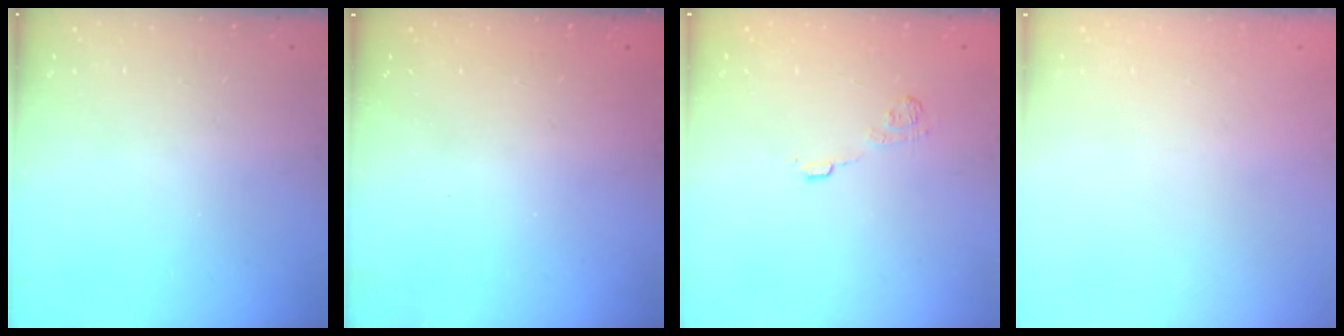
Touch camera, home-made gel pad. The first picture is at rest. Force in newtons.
{"total": 2.3, "press": 2.2, "slide": 0.7}
{"total": 8.7, "press": 8.6, "slide": 1.3}
{"total": 2.7, "press": 2.6, "slide": 0.8}